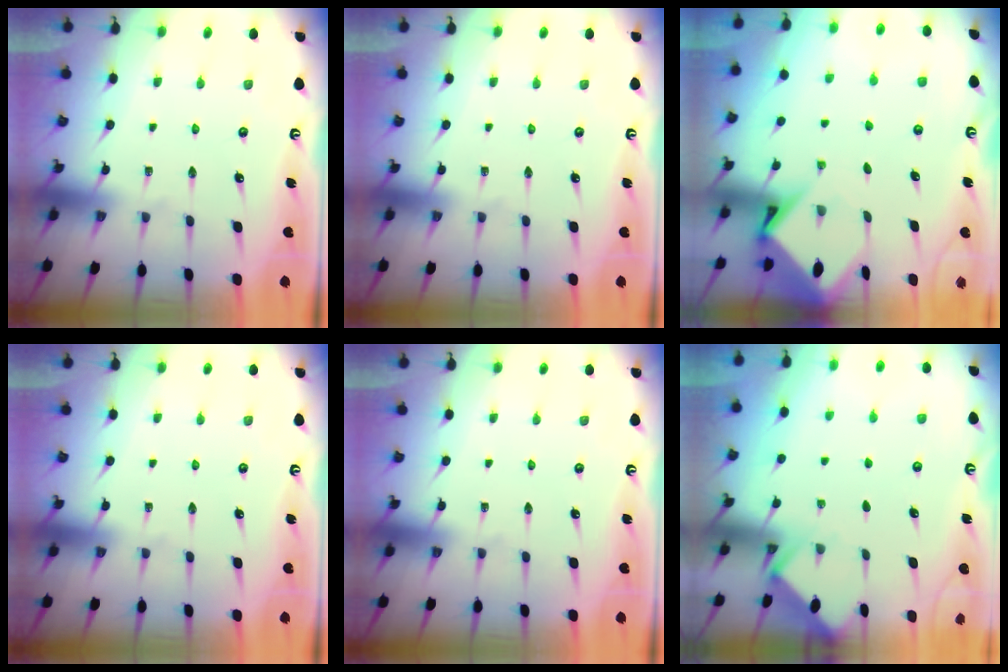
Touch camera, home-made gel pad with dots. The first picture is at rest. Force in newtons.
{"total": 0.0}
{"total": 4.6, "press": 4.6, "slide": 0.3}
{"total": 0.0}
{"total": 0.0}
{"total": 2.5, "press": 2.4, "slide": 0.4}